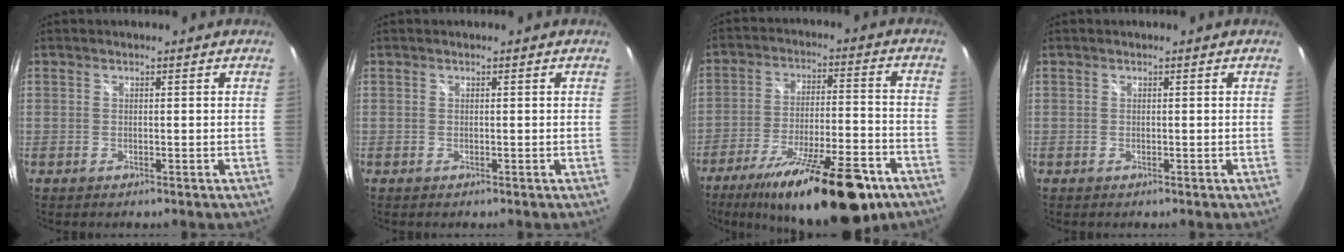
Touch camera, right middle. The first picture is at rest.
{"total": 0.0}
{"total": 22.2, "force": [-15.1, 6.1, 15.0], "torque": [-0.248, -0.028, -0.224]}
{"total": 0.0}